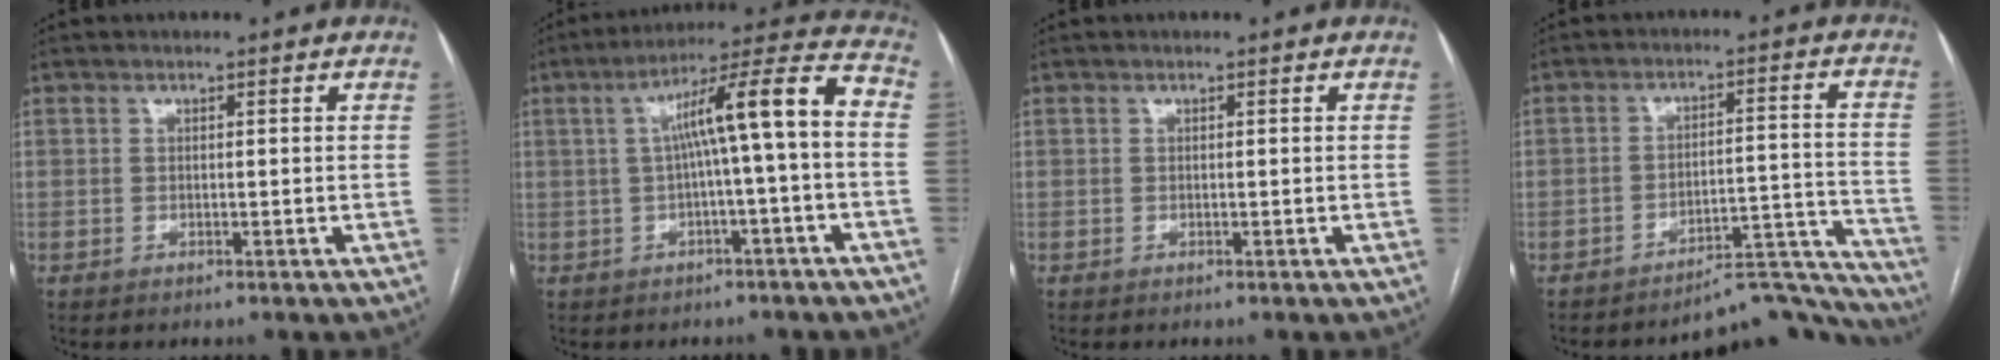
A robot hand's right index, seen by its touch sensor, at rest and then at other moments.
{"total": 11.2, "force": [-0.3, 0.0, 11.2], "torque": [-0.167, 0.039, -0.005]}
{"total": 0.0}
{"total": 14.0, "force": [-13.8, 2.1, 0.5], "torque": [0.034, 0.065, -0.182]}